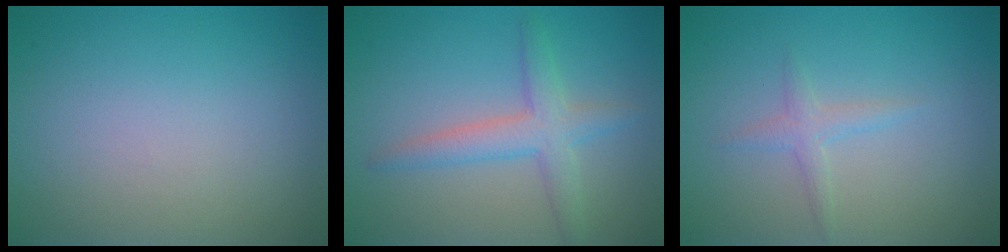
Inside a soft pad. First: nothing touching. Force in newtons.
{"total": 3.4, "press": 3.4, "slide": 0.3}
{"total": 1.4, "press": 1.4, "slide": 0.1}